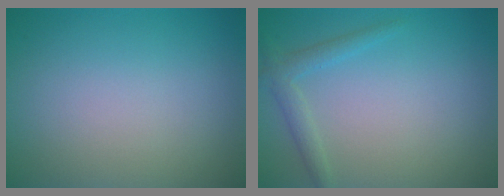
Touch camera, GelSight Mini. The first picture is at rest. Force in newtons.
{"total": 1.8, "press": 1.7, "slide": 0.1}